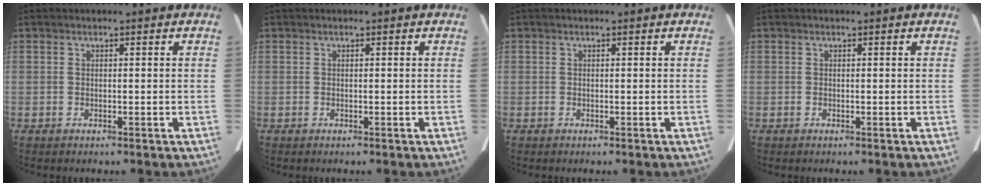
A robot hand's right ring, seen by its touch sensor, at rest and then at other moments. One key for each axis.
{"total": 0.0}
{"total": 0.0}
{"total": 0.0}